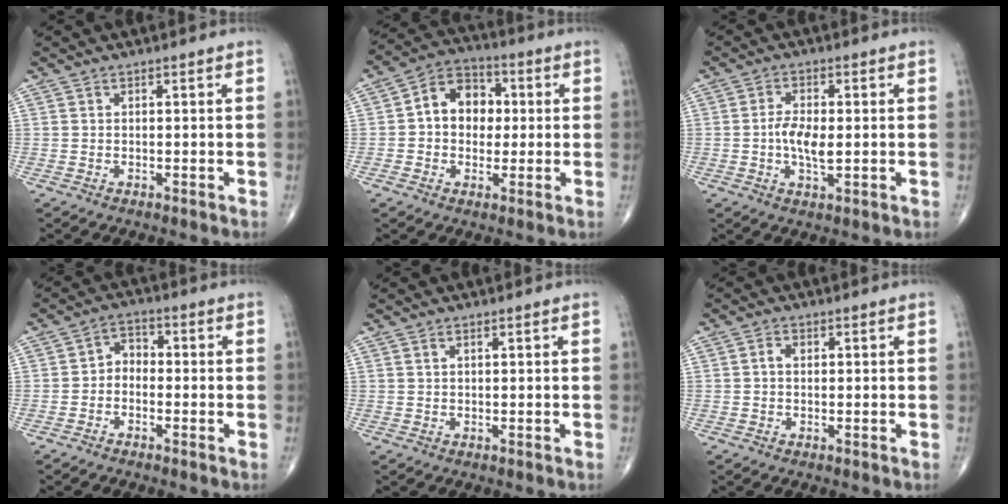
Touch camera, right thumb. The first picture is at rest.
{"total": 10.3, "force": [0.9, 8.0, 6.3], "torque": [-0.063, 0.023, 0.004]}
{"total": 5.8, "force": [-0.3, 2.4, 5.3], "torque": [-0.101, -0.005, -0.011]}
{"total": 3.7, "force": [-1.0, 2.8, 2.1], "torque": [-0.016, 0.024, -0.032]}
{"total": 0.6, "force": [0.5, 0.1, 0.5], "torque": [-0.012, 0.002, 0.008]}
{"total": 1.8, "force": [0.3, 1.2, 1.2], "torque": [-0.021, 0.006, 0.004]}